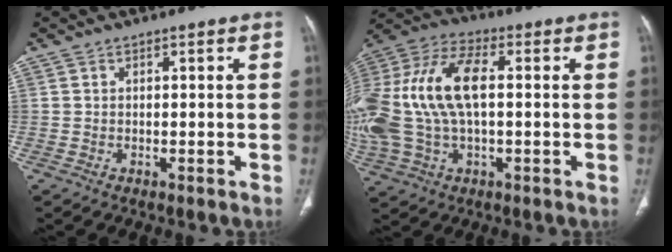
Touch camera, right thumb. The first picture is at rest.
{"total": 21.5, "force": [1.2, 11.3, 18.3], "torque": [-0.413, 0.026, 0.023]}